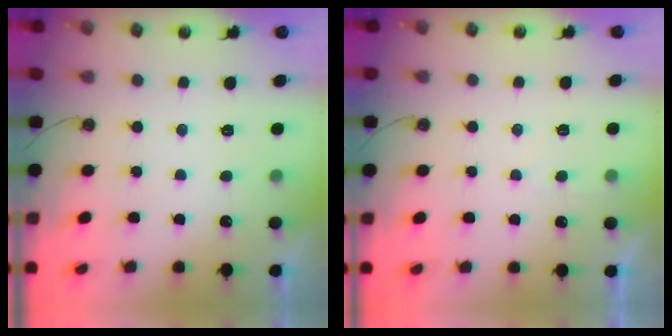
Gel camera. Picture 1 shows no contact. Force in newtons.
{"total": 2.0, "press": 2.0, "slide": 0.3}